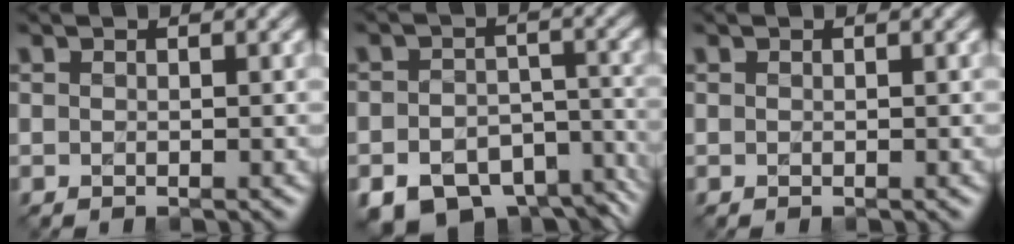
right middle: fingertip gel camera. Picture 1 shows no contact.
{"total": 11.1, "force": [-7.5, 6.5, 4.9], "torque": [-0.067, -0.017, -0.101]}
{"total": 0.0}